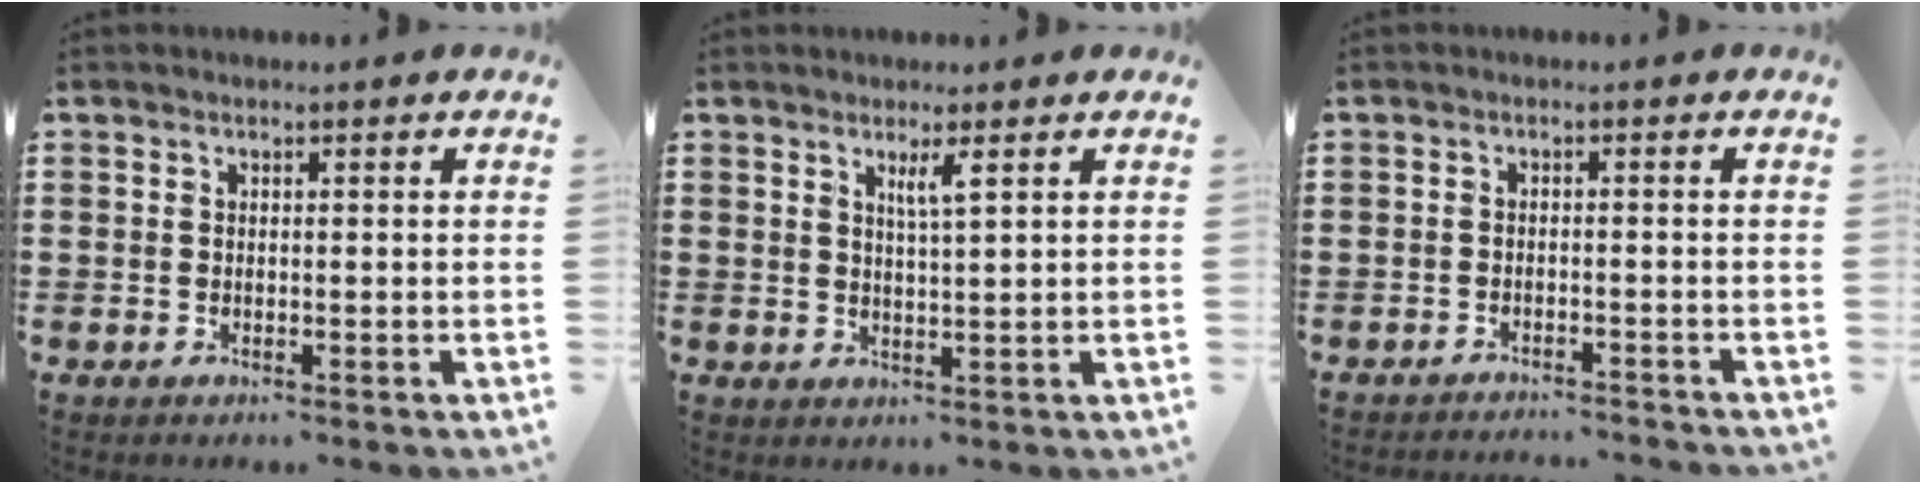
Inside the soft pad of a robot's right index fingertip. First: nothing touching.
{"total": 2.4, "force": [1.4, -0.1, 2.0], "torque": [-0.041, -0.002, 0.022]}
{"total": 1.7, "force": [-1.7, -0.2, 0.1], "torque": [-0.005, 0.003, -0.035]}